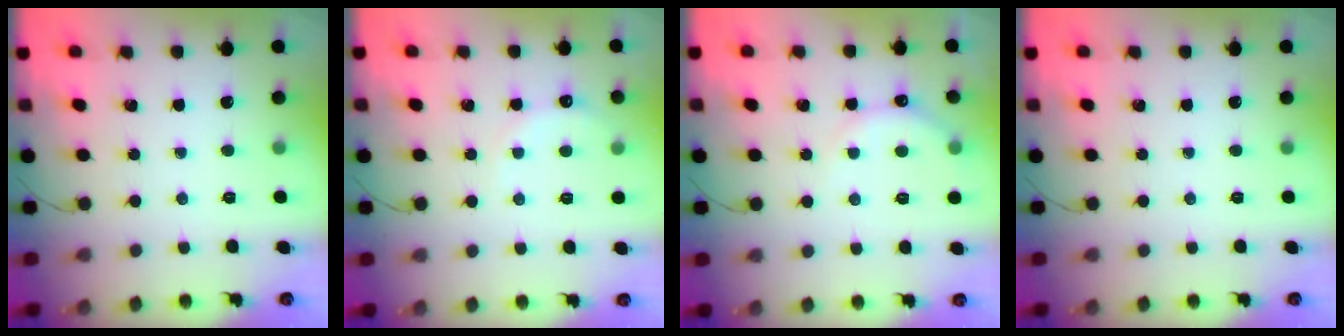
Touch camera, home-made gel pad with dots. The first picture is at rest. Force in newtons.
{"total": 4.6, "press": 4.4, "slide": 1.5}
{"total": 6.9, "press": 6.8, "slide": 1.4}
{"total": 0.0}